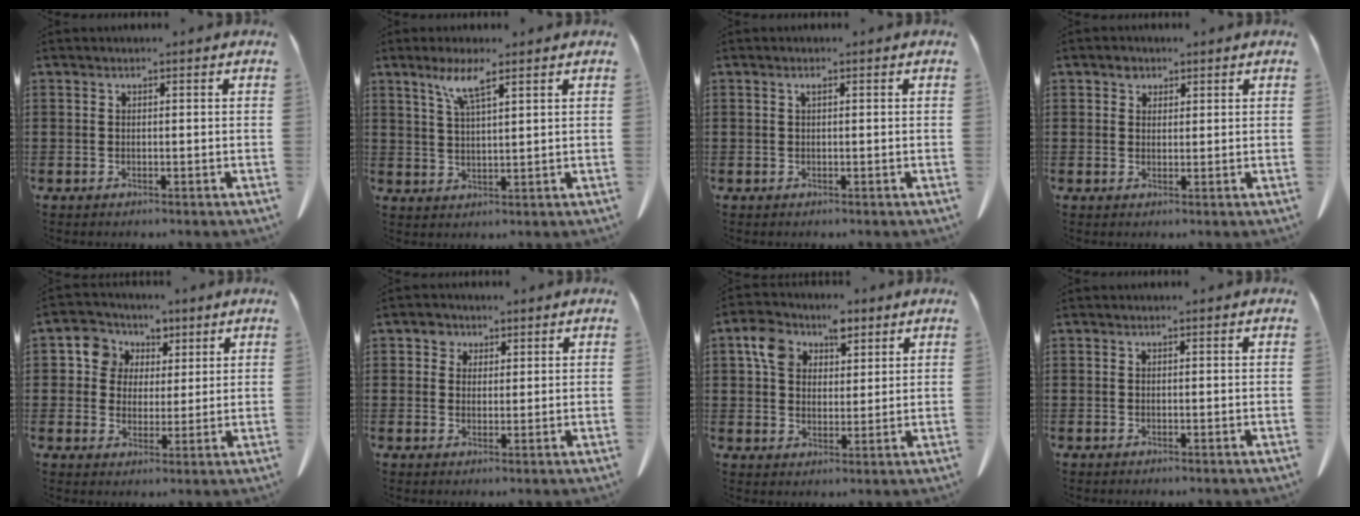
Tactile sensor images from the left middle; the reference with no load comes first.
{"total": 5.6, "force": [3.6, 0.7, 4.3], "torque": [-0.095, 0.004, 0.061]}
{"total": 0.7, "force": [0.3, 0.2, 0.7], "torque": [-0.014, 0.001, 0.005]}
{"total": 1.8, "force": [1.3, 1.1, 0.6], "torque": [-0.006, 0.000, 0.023]}
{"total": 6.2, "force": [2.6, 5.6, 1.1], "torque": [-0.048, 0.012, 0.045]}
{"total": 2.6, "force": [1.6, 2.0, 0.6], "torque": [-0.012, 0.004, 0.028]}
{"total": 7.0, "force": [3.7, 4.9, 3.3], "torque": [-0.081, 0.015, 0.067]}
{"total": 0.0}